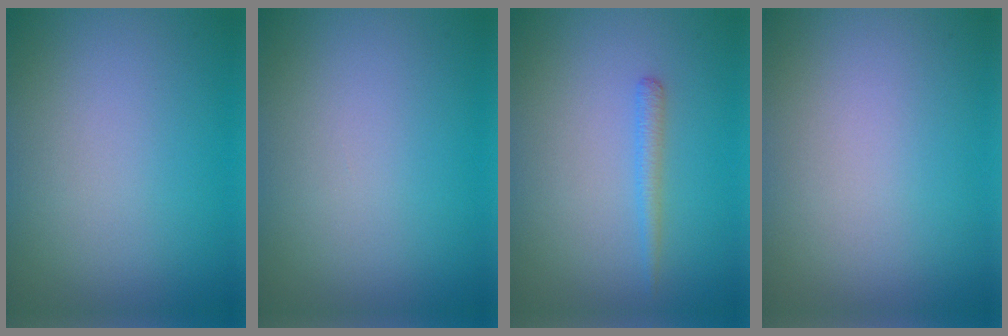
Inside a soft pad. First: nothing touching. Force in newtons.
{"total": 0.0}
{"total": 1.3, "press": 1.3, "slide": 0.0}
{"total": 0.0}